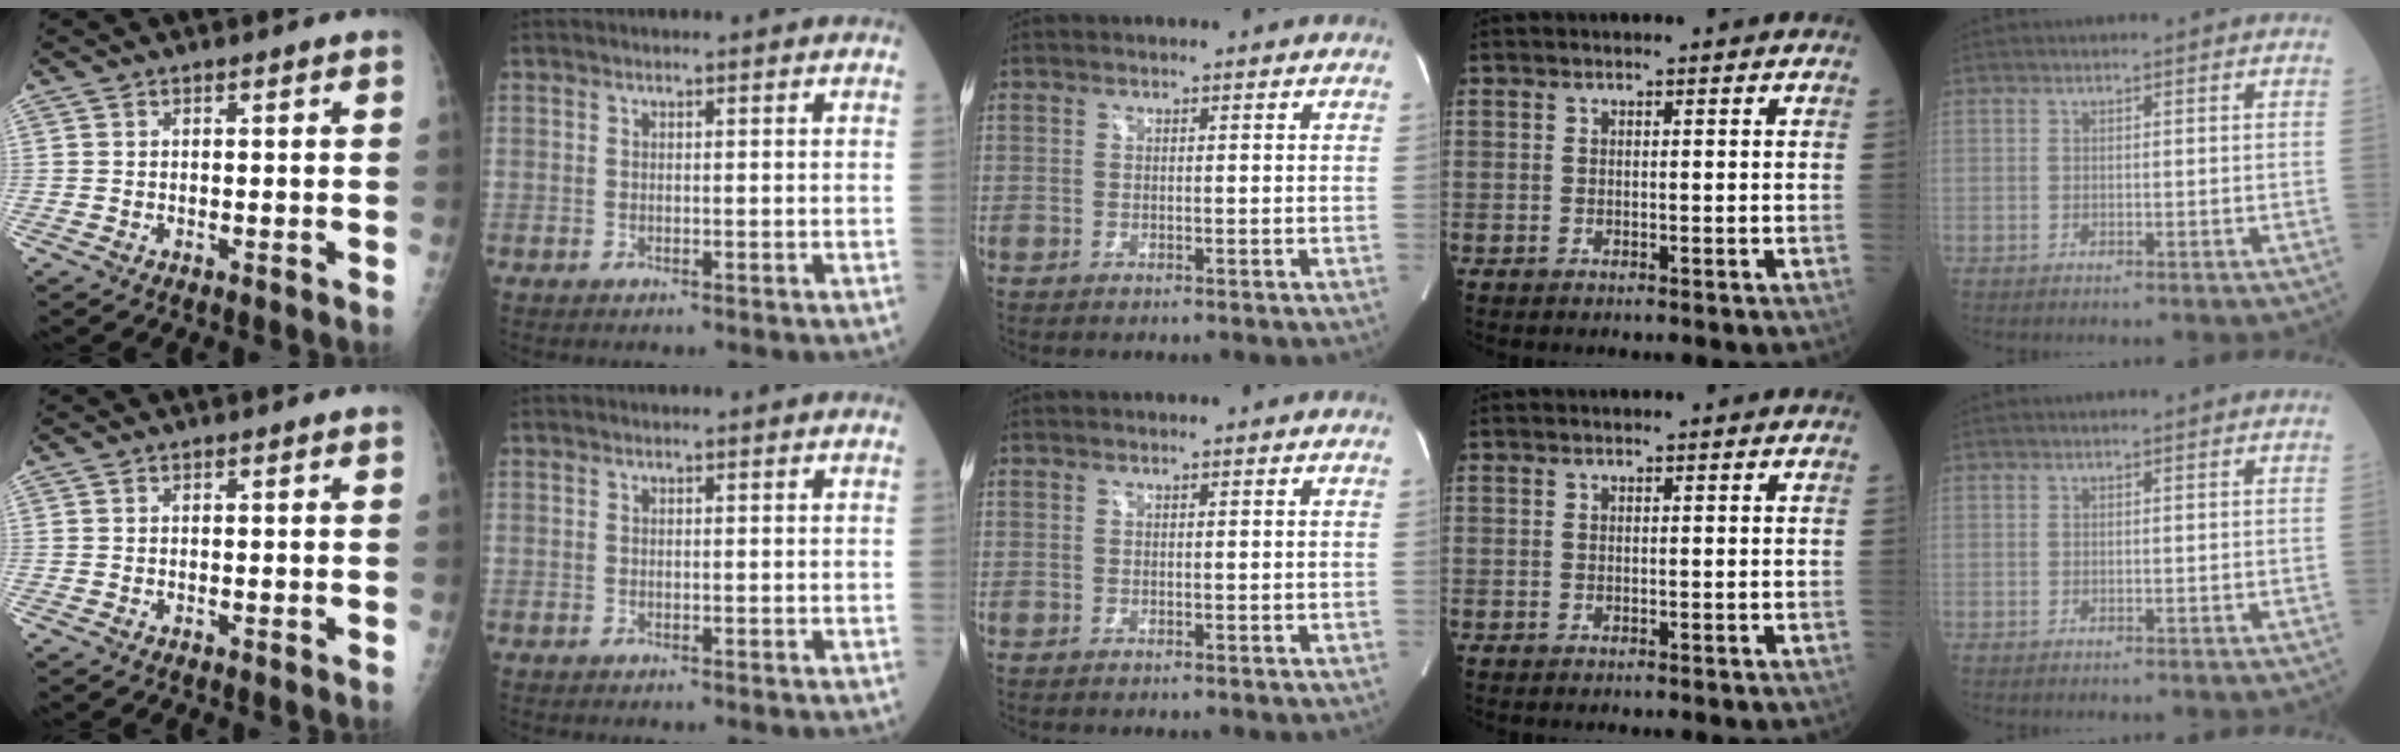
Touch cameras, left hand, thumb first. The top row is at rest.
{}